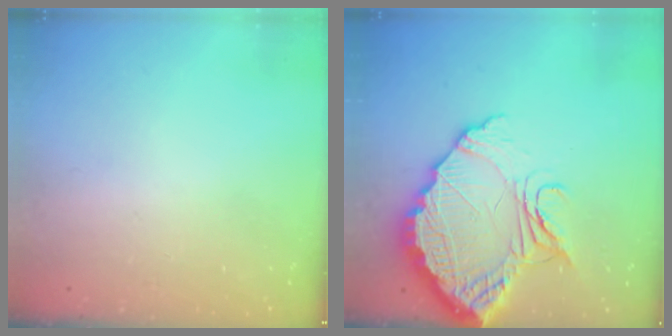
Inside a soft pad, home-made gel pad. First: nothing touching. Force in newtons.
{"total": 16.3, "press": 16.3, "slide": 1.2}